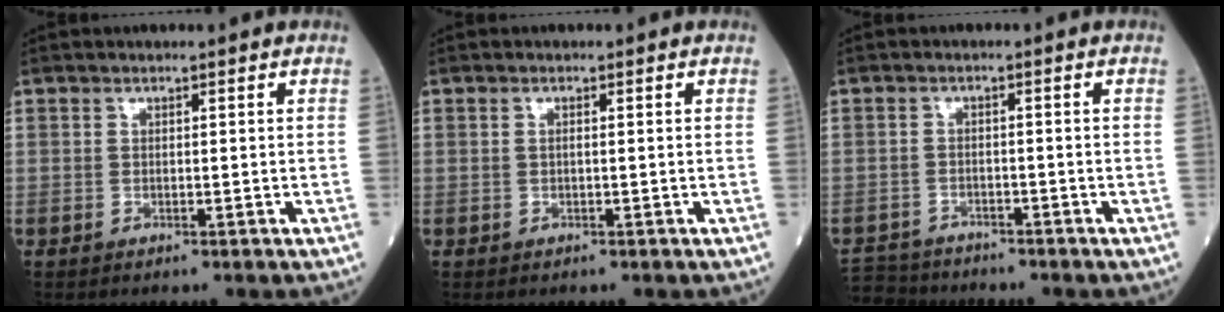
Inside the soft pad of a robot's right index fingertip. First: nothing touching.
{"total": 0.6, "force": [0.1, 0.1, 0.6], "torque": [-0.015, 0.000, 0.001]}
{"total": 5.7, "force": [-5.4, 1.9, -0.3], "torque": [0.006, -0.004, -0.095]}